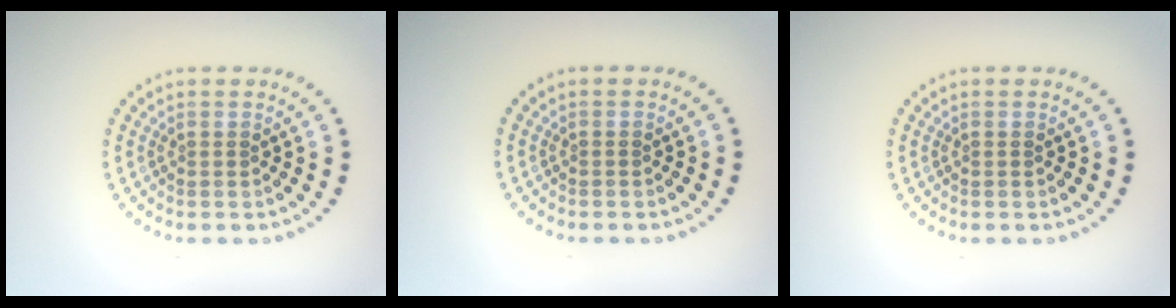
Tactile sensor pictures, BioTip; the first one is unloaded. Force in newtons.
{"total": 0.0}
{"total": 0.0}